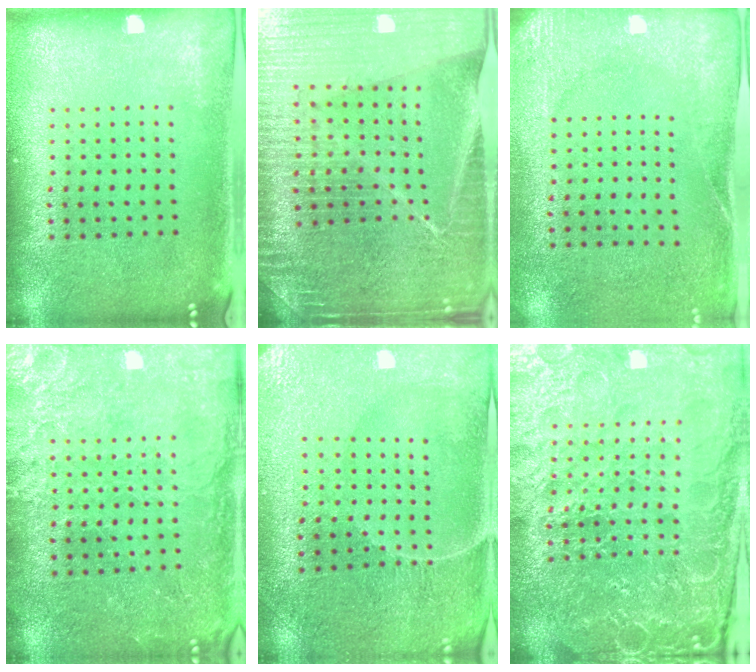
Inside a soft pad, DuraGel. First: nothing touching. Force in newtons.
{"total": 5.3, "press": 4.8, "slide": 2.2}
{"total": 2.6, "press": 2.0, "slide": 1.6}
{"total": 3.2, "press": 3.1, "slide": 0.7}
{"total": 1.3, "press": 1.2, "slide": 0.3}
{"total": 5.5, "press": 5.1, "slide": 2.0}